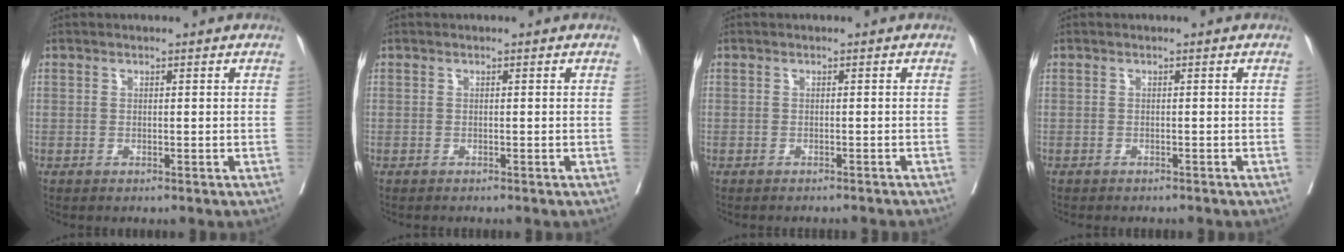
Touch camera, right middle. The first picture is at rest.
{"total": 0.5, "force": [-0.5, 0.0, 0.1], "torque": [0.000, -0.001, -0.010]}
{"total": 4.4, "force": [-4.2, 0.4, 1.0], "torque": [-0.014, -0.010, -0.046]}
{"total": 3.4, "force": [-3.1, 1.0, 1.1], "torque": [-0.018, -0.006, -0.038]}